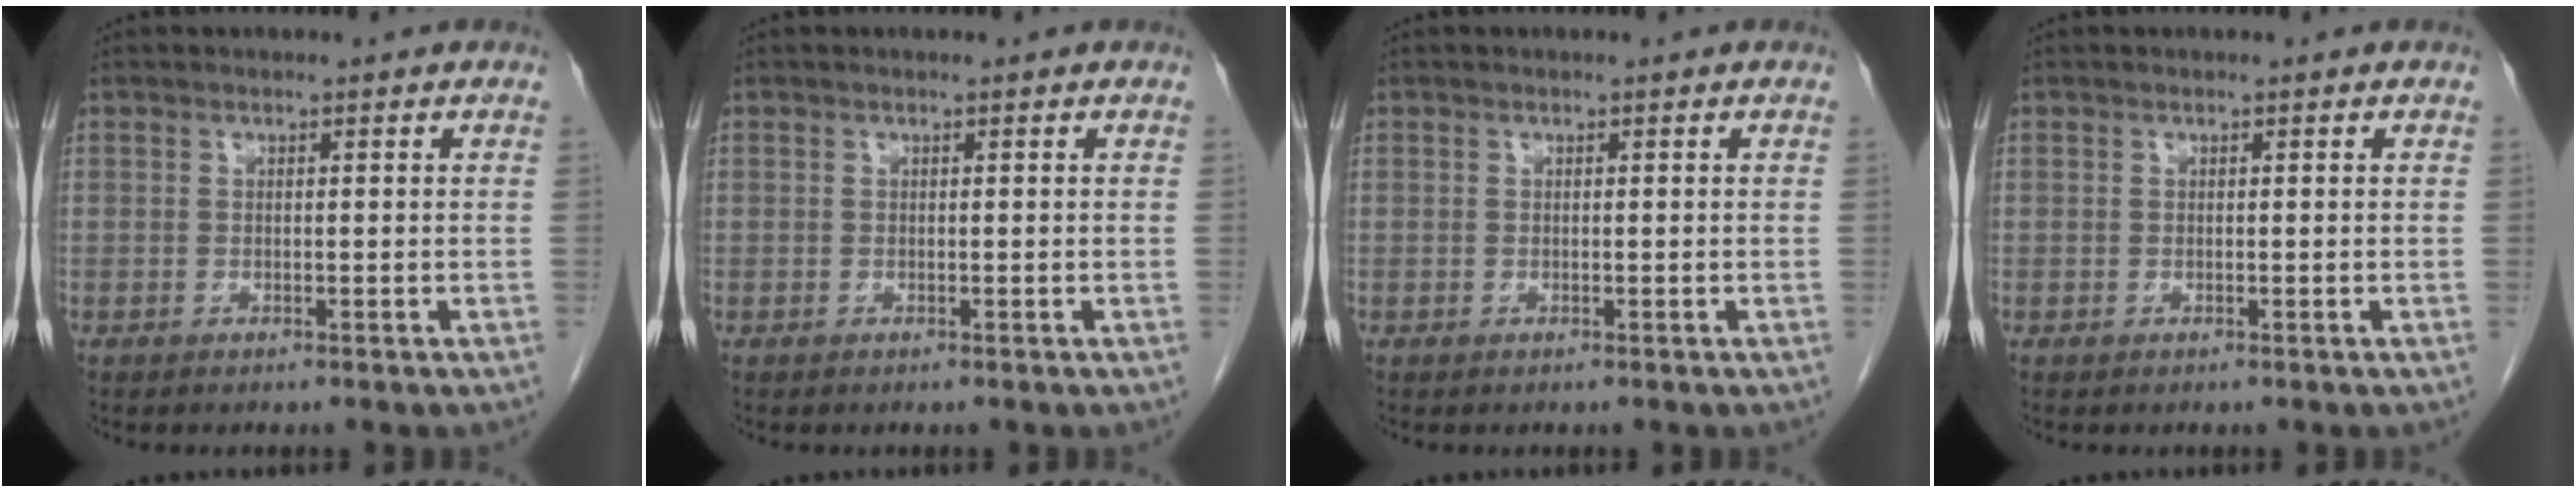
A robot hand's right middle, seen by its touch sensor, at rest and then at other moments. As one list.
[{"total": 0.0}, {"total": 0.0}, {"total": 0.0}]